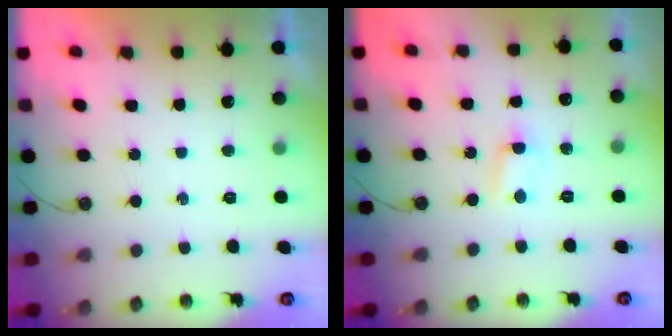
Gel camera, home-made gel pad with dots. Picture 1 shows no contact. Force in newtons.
{"total": 3.2, "press": 3.2, "slide": 0.4}